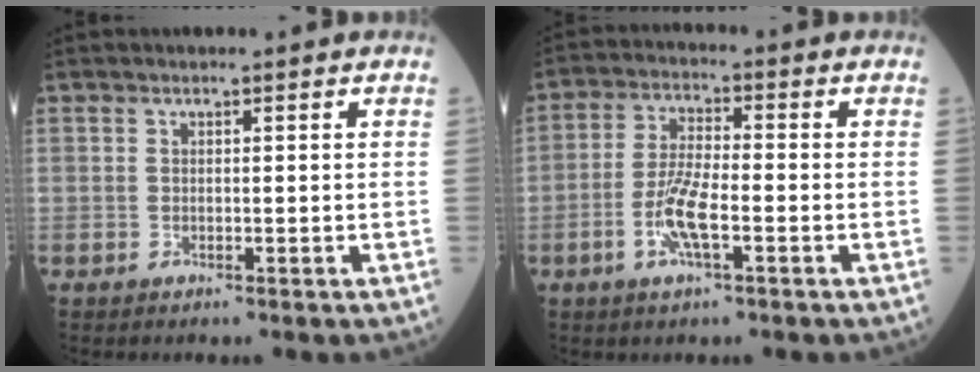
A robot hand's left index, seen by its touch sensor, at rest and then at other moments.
{"total": 6.8, "force": [-2.6, 1.4, 6.1], "torque": [-0.129, -0.007, -0.055]}